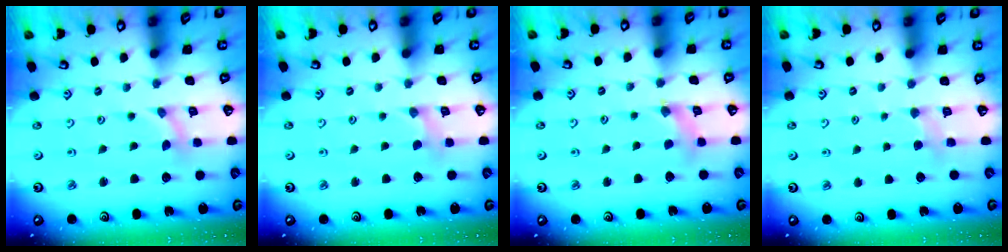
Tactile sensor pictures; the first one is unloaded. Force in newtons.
{"total": 0.0}
{"total": 2.3, "press": 2.3, "slide": 0.4}
{"total": 2.8, "press": 2.8, "slide": 0.5}